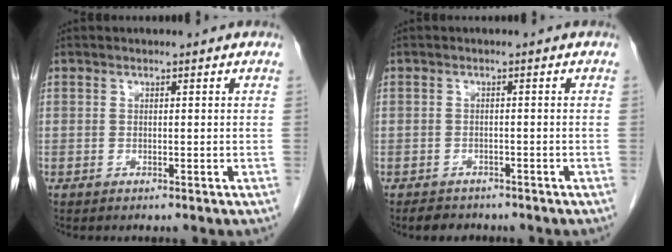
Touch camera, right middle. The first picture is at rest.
{"total": 2.9, "force": [-2.4, 1.5, 0.4], "torque": [-0.016, 0.000, -0.036]}